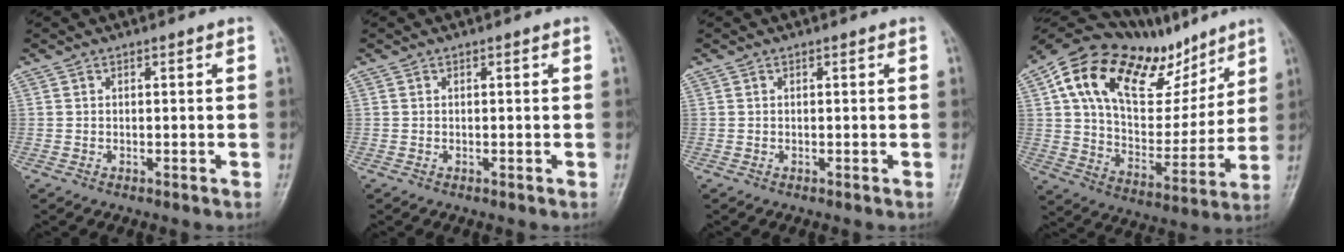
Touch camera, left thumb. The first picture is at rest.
{"total": 0.0}
{"total": 0.0}
{"total": 27.9, "force": [15.0, 14.2, 18.6], "torque": [-0.275, -0.013, 0.253]}